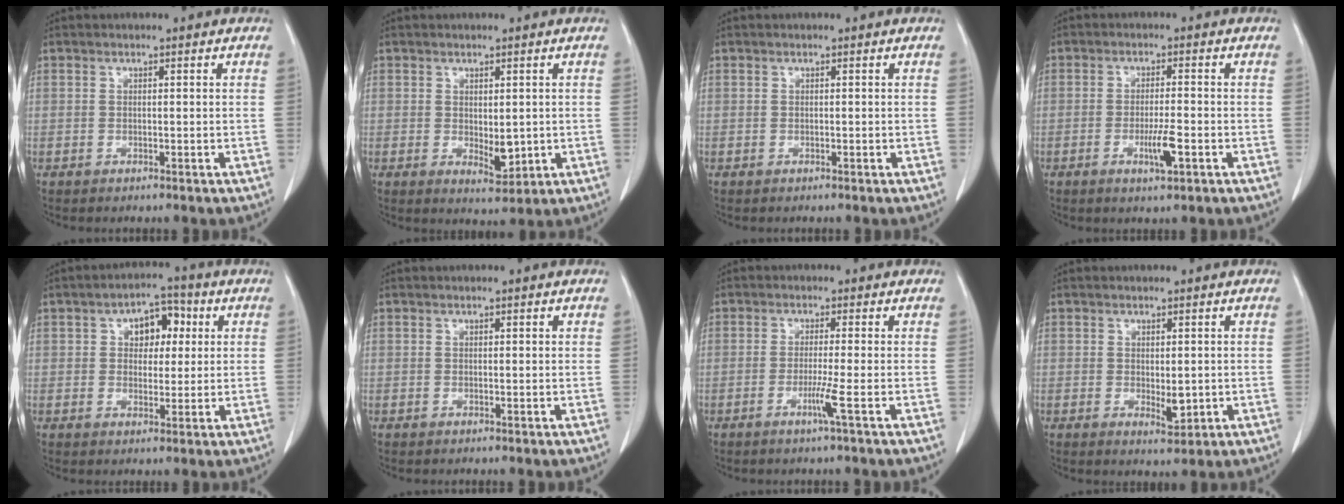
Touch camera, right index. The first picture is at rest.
{"total": 3.7, "force": [-0.1, 1.8, 3.2], "torque": [-0.047, -0.011, 0.009]}
{"total": 0.0}
{"total": 4.3, "force": [-1.6, 0.4, 3.9], "torque": [-0.073, -0.005, -0.027]}
{"total": 6.4, "force": [1.8, 4.0, 4.7], "torque": [-0.064, 0.022, 0.028]}
{"total": 0.6, "force": [0.3, 0.1, 0.5], "torque": [-0.008, 0.000, 0.005]}
{"total": 2.9, "force": [-1.2, -1.0, 2.5], "torque": [-0.052, -0.007, -0.024]}
{"total": 2.8, "force": [-0.2, 1.3, 2.5], "torque": [-0.037, -0.008, 0.005]}